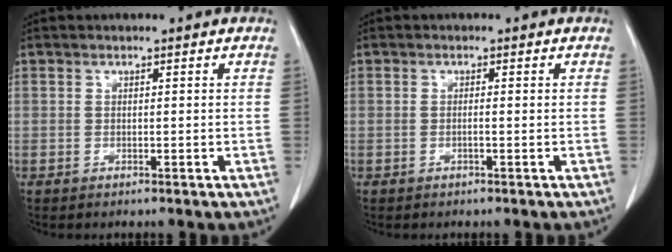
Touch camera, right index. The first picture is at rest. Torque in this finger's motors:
{"motor_torque": [-0.07, 0.04, -0.02, -0.01]}